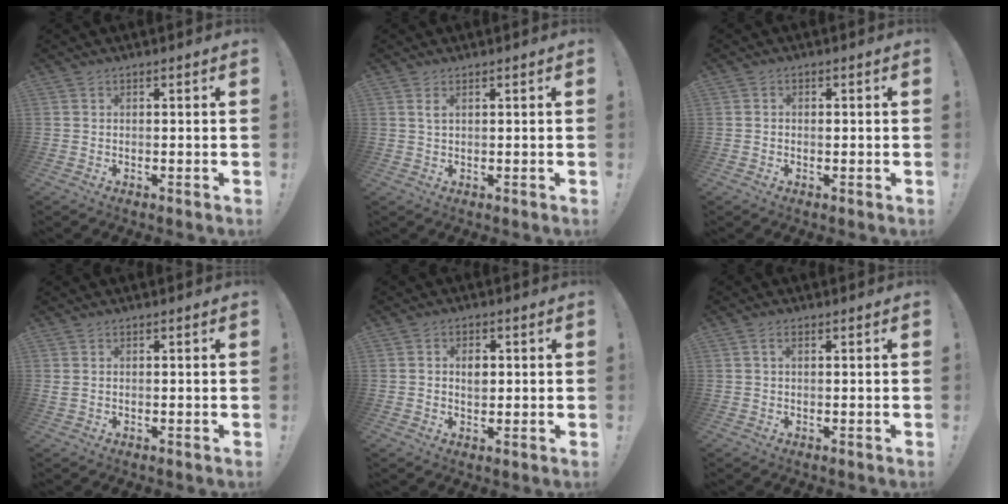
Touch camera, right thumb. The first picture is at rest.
{"total": 1.8, "force": [0.9, 0.4, 1.5], "torque": [-0.028, 0.000, 0.014]}
{"total": 0.7, "force": [-0.2, 0.6, 0.3], "torque": [-0.009, 0.005, -0.004]}
{"total": 0.9, "force": [0.3, 0.6, 0.6], "torque": [-0.010, 0.001, 0.005]}
{"total": 4.4, "force": [0.4, 3.2, 2.9], "torque": [-0.034, 0.000, 0.000]}
{"total": 1.7, "force": [0.5, 0.7, 1.5], "torque": [-0.028, 0.003, 0.007]}